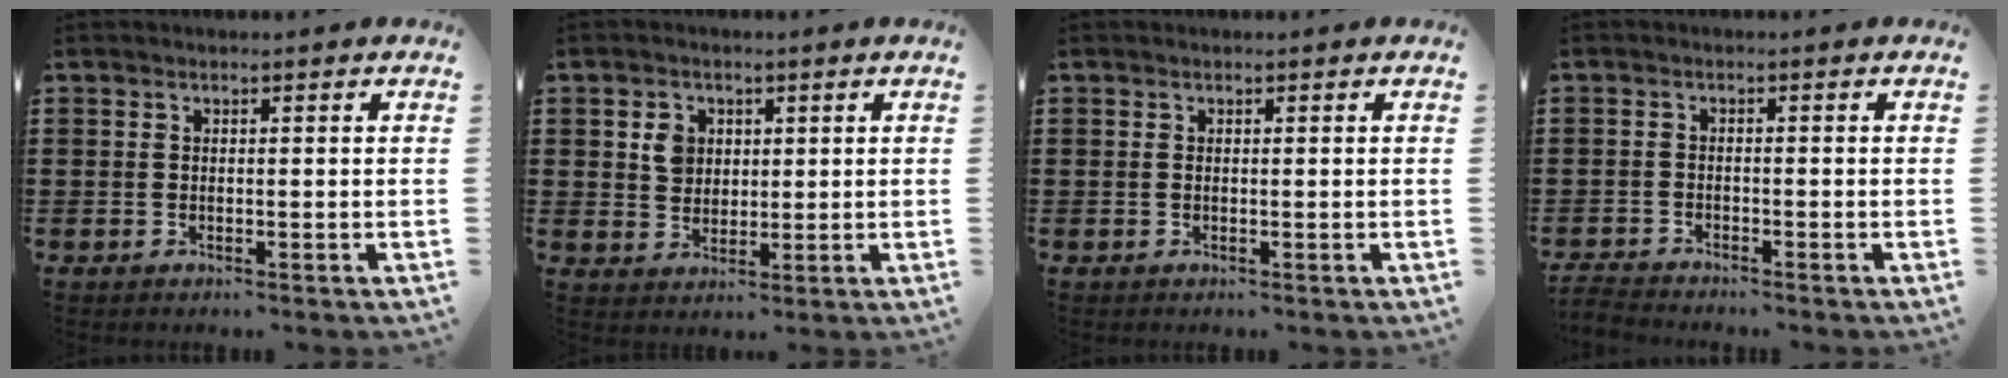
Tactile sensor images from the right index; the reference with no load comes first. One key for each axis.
{"total": 4.0, "fx": 1.1, "fy": 3.4, "fz": 1.8, "tx": -0.040, "ty": 0.010, "tz": 0.017}
{"total": 0.0}
{"total": 1.8, "fx": -1.8, "fy": 0.0, "fz": -0.1, "tx": -0.003, "ty": 0.001, "tz": -0.040}